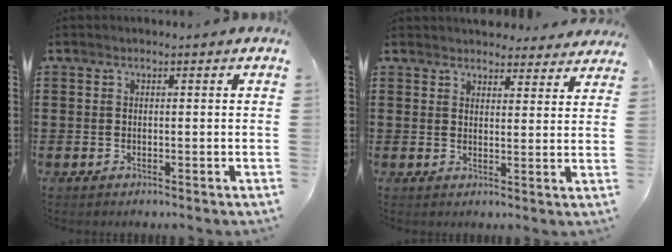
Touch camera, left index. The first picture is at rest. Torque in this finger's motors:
{"motor_torque": [2.14, 0.00, 0.13, -0.05]}